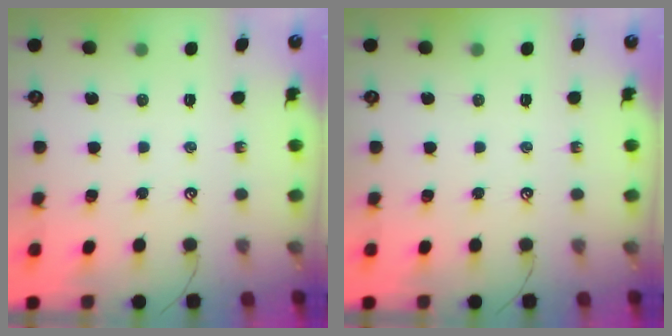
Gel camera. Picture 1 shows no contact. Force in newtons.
{"total": 0.0}